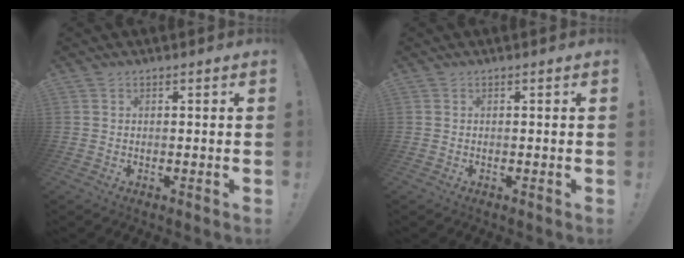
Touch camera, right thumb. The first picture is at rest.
{"total": 0.0}